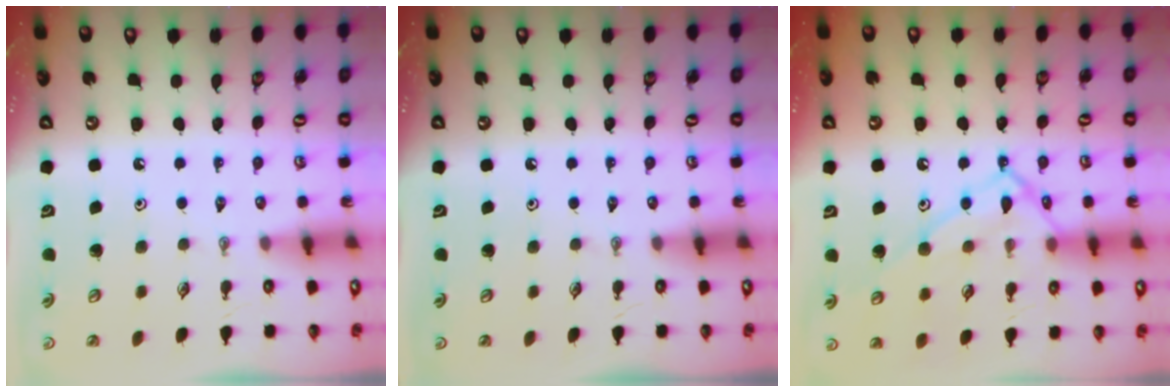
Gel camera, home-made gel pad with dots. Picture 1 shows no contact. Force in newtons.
{"total": 0.0}
{"total": 12.5, "press": 12.4, "slide": 1.0}